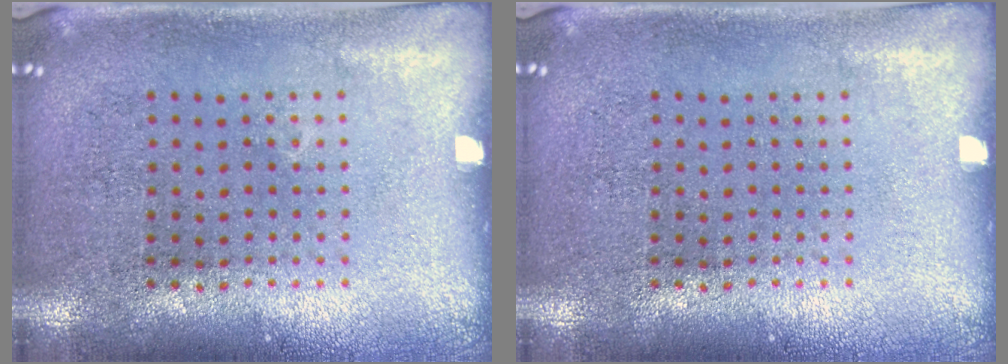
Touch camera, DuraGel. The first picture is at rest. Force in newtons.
{"total": 0.0}